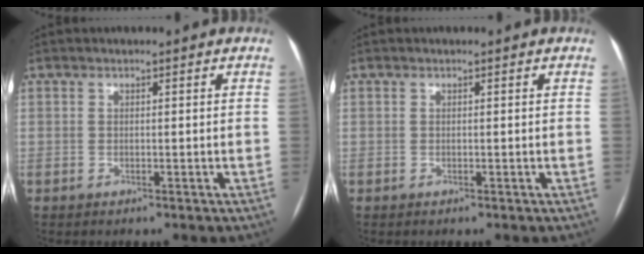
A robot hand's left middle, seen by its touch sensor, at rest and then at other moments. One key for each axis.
{"total": 0.0}